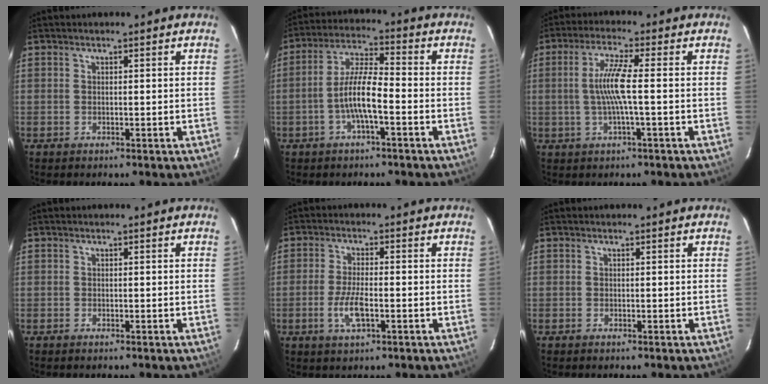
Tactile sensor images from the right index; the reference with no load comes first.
{"total": 8.0, "force": [-2.9, 1.4, 7.4], "torque": [-0.153, 0.009, -0.055]}
{"total": 6.6, "force": [-0.6, -0.2, 6.6], "torque": [-0.134, 0.000, -0.009]}
{"total": 0.0}
{"total": 5.8, "force": [-2.0, 1.7, 5.1], "torque": [-0.109, -0.006, -0.039]}
{"total": 0.0}